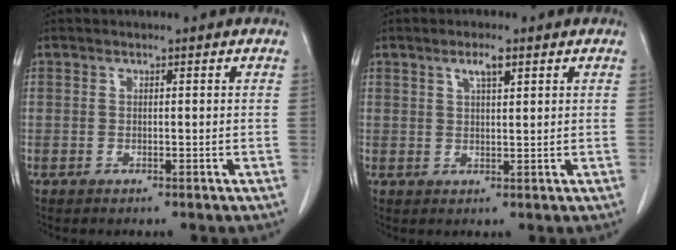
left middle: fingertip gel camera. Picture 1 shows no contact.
{"total": 2.8, "force": [1.6, 0.4, 2.2], "torque": [-0.042, 0.001, 0.030]}